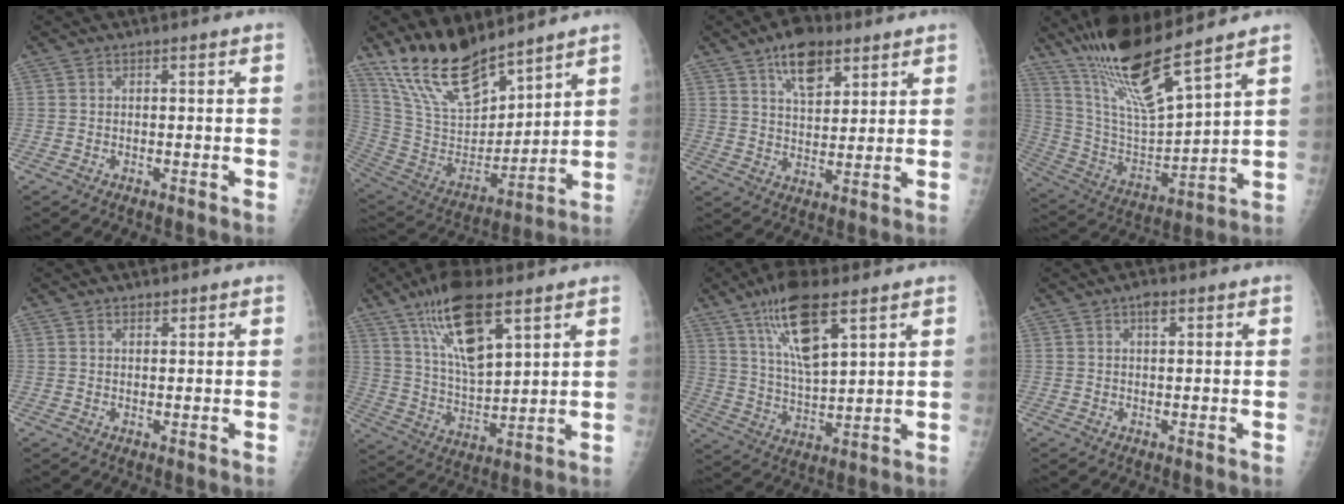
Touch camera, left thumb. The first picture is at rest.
{"total": 18.6, "force": [15.0, 6.5, 8.9], "torque": [-0.129, -0.080, 0.294]}
{"total": 9.8, "force": [5.7, 5.0, 6.2], "torque": [-0.081, -0.026, 0.096]}
{"total": 17.6, "force": [13.2, 2.5, 11.4], "torque": [-0.198, -0.070, 0.261]}
{"total": 1.4, "force": [1.1, 0.8, 0.5], "torque": [0.001, -0.006, 0.015]}
{"total": 15.4, "force": [9.0, 5.4, 11.3], "torque": [-0.184, -0.040, 0.172]}
{"total": 13.2, "force": [7.4, 4.2, 10.1], "torque": [-0.171, -0.032, 0.143]}
{"total": 2.2, "force": [1.2, 1.0, 1.5], "torque": [-0.018, -0.002, 0.017]}